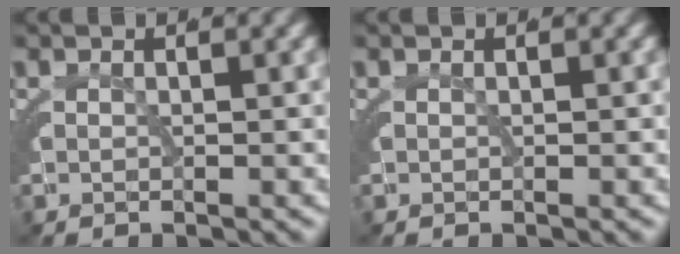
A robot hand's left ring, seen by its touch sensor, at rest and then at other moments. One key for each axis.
{"total": 0.0}